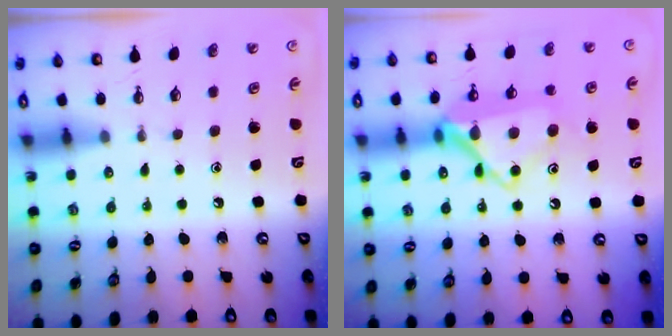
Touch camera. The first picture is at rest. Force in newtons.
{"total": 16.6, "press": 16.6, "slide": 0.9}